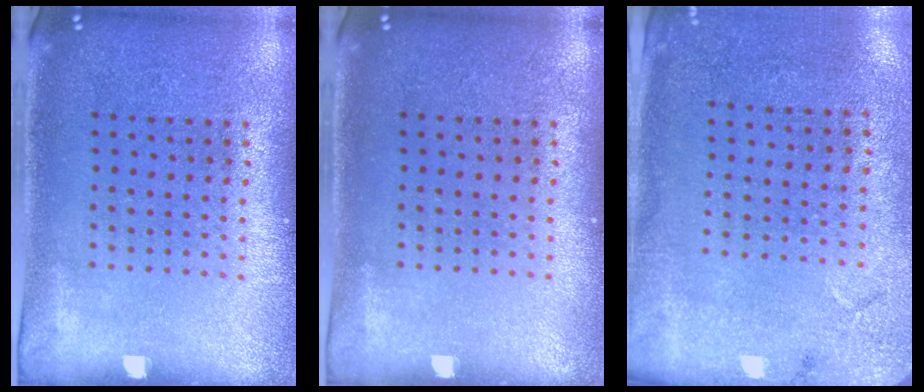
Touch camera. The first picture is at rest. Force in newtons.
{"total": 0.0}
{"total": 2.7, "press": 2.2, "slide": 1.6}